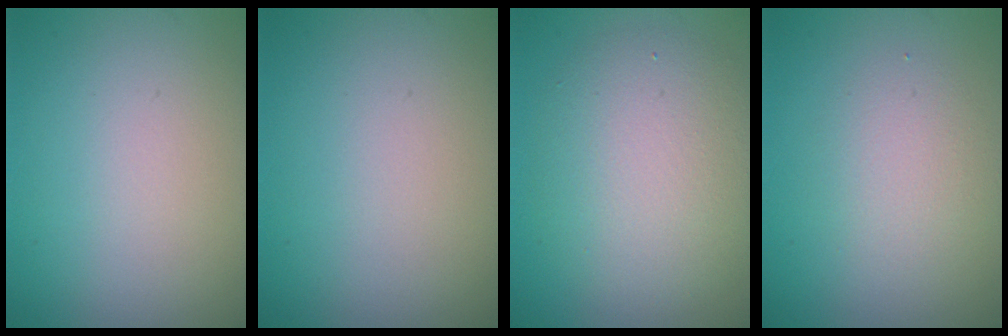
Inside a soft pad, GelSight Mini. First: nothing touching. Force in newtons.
{"total": 0.0}
{"total": 6.1, "press": 6.1, "slide": 0.4}
{"total": 2.3, "press": 2.3, "slide": 0.1}